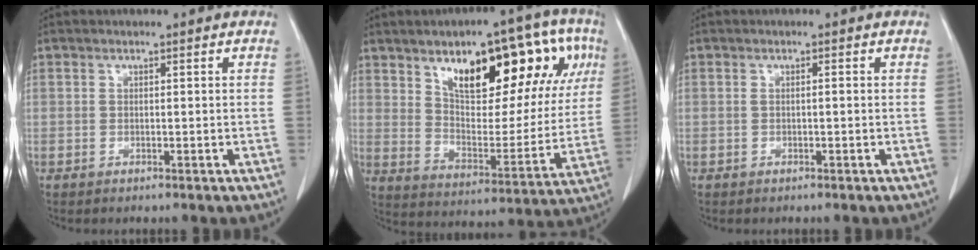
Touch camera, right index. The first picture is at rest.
{"total": 22.6, "force": [10.5, 8.5, 18.1], "torque": [-0.249, 0.025, 0.163]}
{"total": 0.5, "force": [-0.1, 0.1, 0.5], "torque": [-0.010, 0.001, -0.001]}